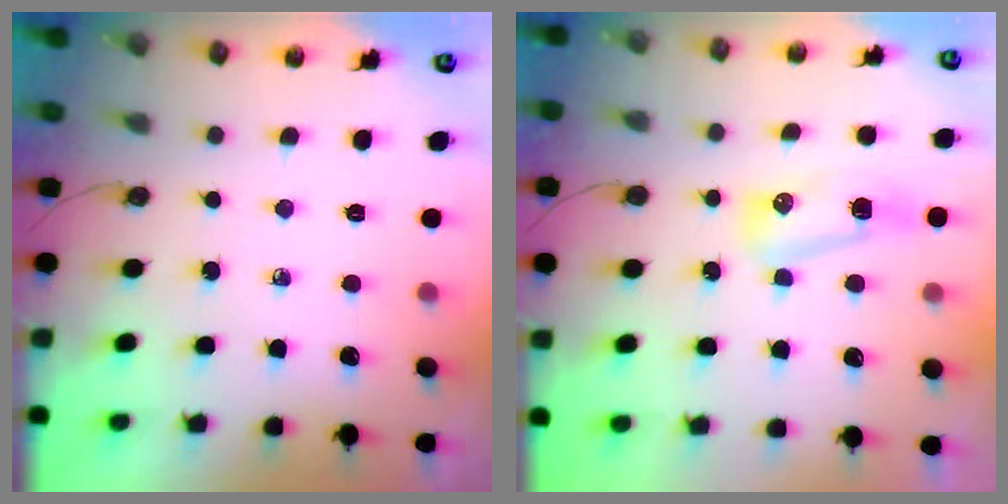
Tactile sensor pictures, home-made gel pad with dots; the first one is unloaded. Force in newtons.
{"total": 13.2, "press": 10.3, "slide": 8.3}